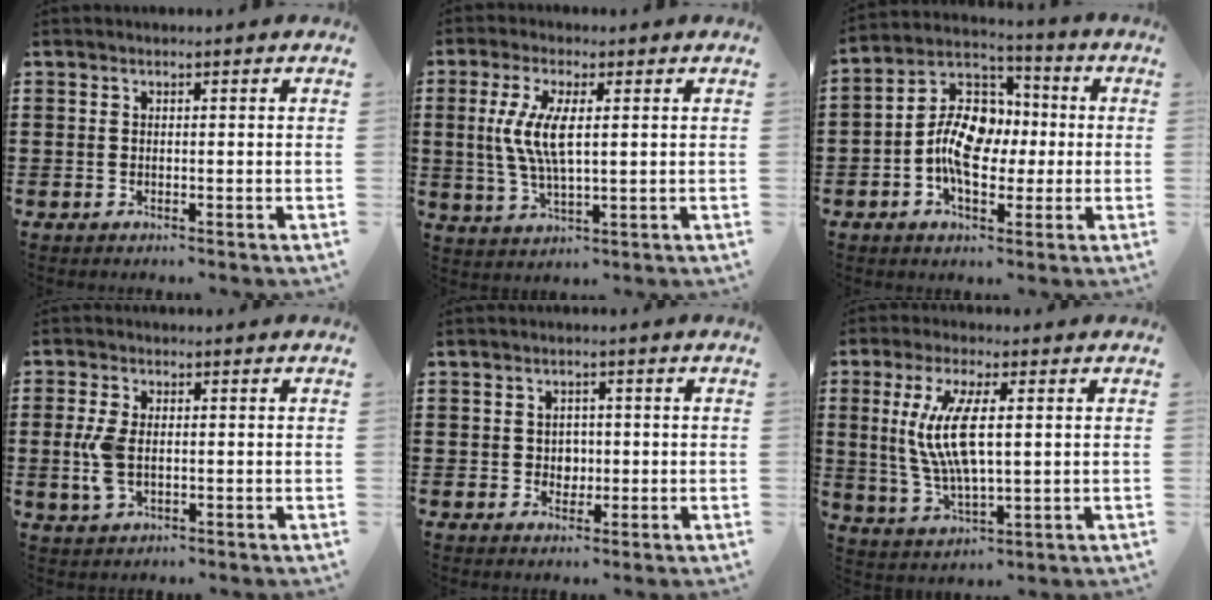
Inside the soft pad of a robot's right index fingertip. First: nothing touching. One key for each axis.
{"total": 7.0, "fx": 1.1, "fy": 2.2, "fz": 6.5, "tx": -0.150, "ty": -0.002, "tz": 0.011}
{"total": 10.9, "fx": -1.1, "fy": 7.2, "fz": 8.1, "tx": -0.172, "ty": 0.009, "tz": -0.028}
{"total": 5.0, "fx": -0.1, "fy": 2.7, "fz": 4.2, "tx": -0.100, "ty": -0.001, "tz": -0.006}
{"total": 2.2, "fx": 0.1, "fy": 2.1, "fz": 0.7, "tx": -0.013, "ty": 0.007, "tz": -0.003}
{"total": 9.4, "fx": 1.6, "fy": 2.9, "fz": 8.8, "tx": -0.196, "ty": -0.004, "tz": 0.021}